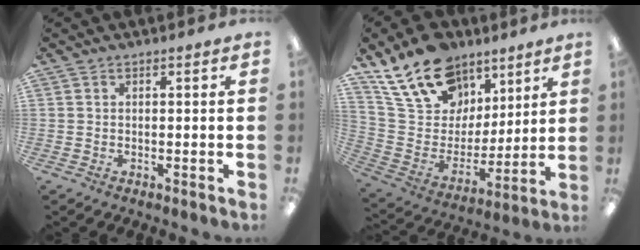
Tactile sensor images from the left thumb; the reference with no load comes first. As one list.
[{"total": 20.8, "force": [13.9, 12.8, 8.8], "torque": [-0.171, -0.071, 0.260]}]